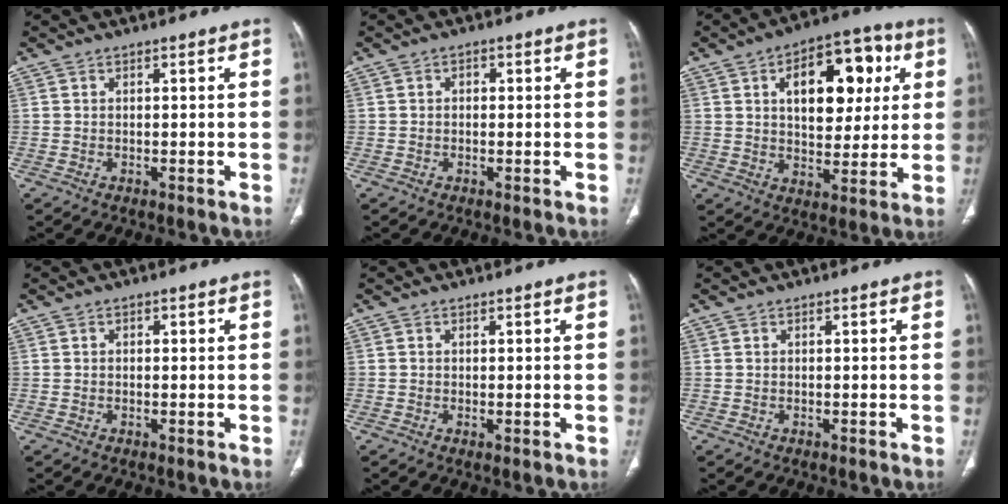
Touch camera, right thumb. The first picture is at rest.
{"total": 1.2, "force": [0.2, 1.0, 0.8], "torque": [-0.005, 0.004, -0.002]}
{"total": 17.5, "force": [5.1, 9.9, 13.5], "torque": [-0.141, 0.006, 0.074]}
{"total": 0.7, "force": [0.1, 0.5, 0.4], "torque": [-0.003, 0.001, 0.000]}
{"total": 0.7, "force": [-0.1, 0.2, 0.6], "torque": [-0.016, -0.004, -0.002]}
{"total": 0.0}